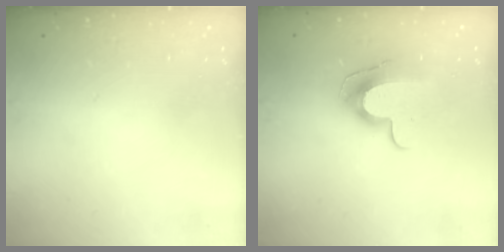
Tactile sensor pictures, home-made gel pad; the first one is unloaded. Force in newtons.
{"total": 11.5, "press": 11.4, "slide": 0.9}